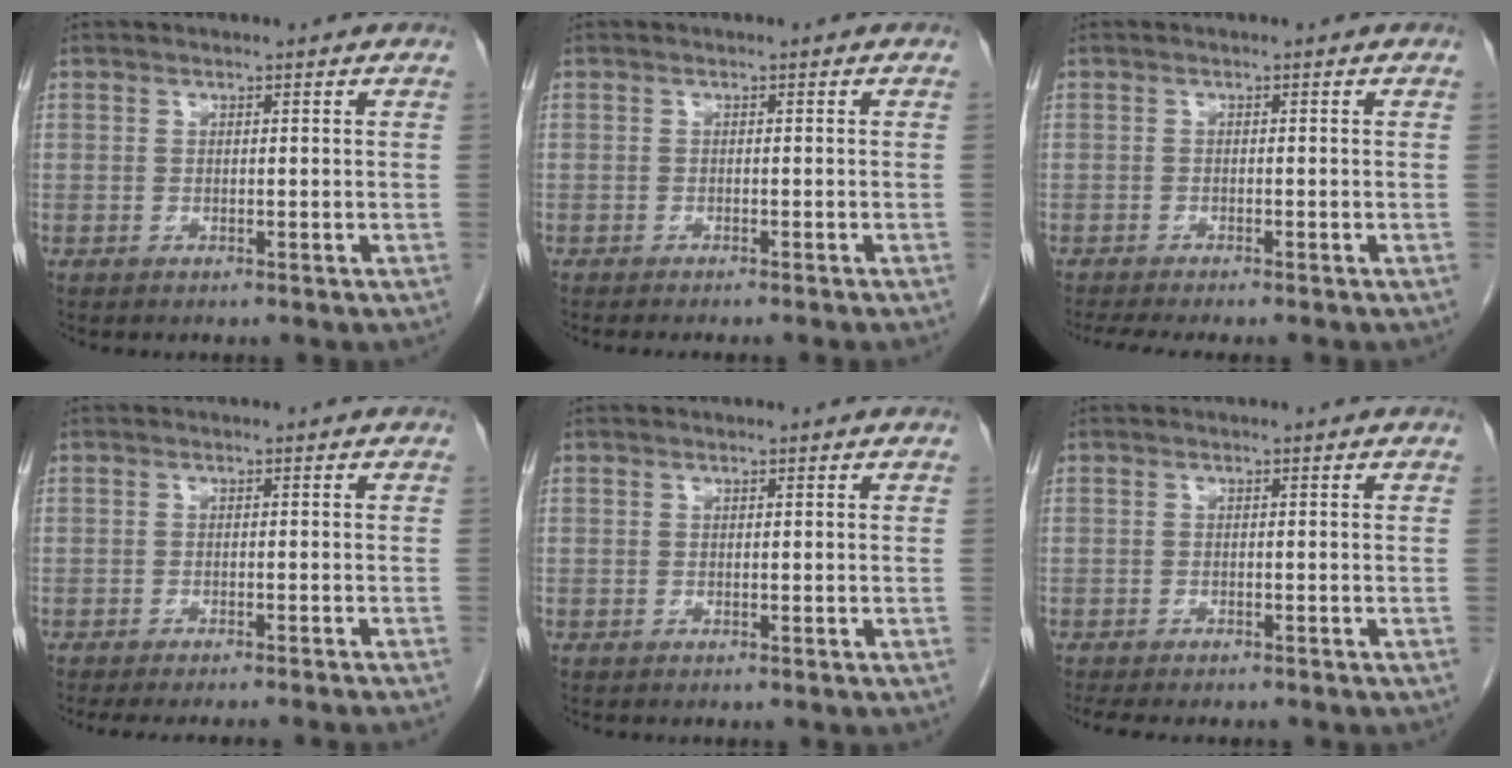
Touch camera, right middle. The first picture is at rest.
{"total": 4.6, "force": [-4.0, -0.3, 2.2], "torque": [-0.015, -0.003, -0.052]}
{"total": 5.8, "force": [-5.0, 0.3, 3.1], "torque": [-0.039, -0.012, -0.076]}
{"total": 11.0, "force": [-10.0, -0.1, 4.6], "torque": [-0.036, -0.021, -0.123]}
{"total": 0.0}
{"total": 7.7, "force": [-6.6, 1.8, 3.4], "torque": [-0.044, -0.007, -0.090]}